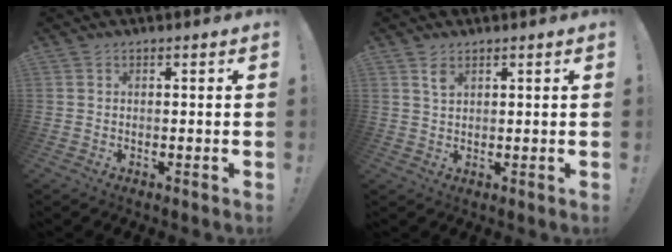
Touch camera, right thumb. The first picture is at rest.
{"total": 2.7, "force": [1.6, 1.2, 1.8], "torque": [-0.030, -0.005, 0.028]}